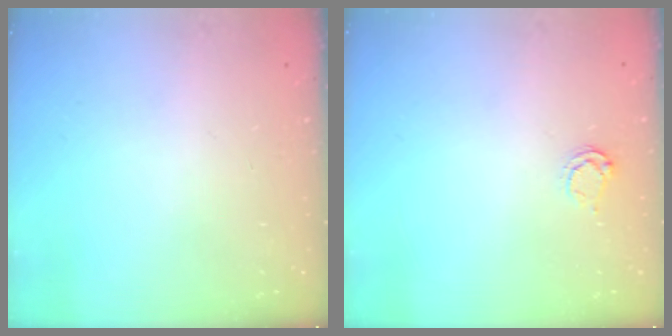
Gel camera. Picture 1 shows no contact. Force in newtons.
{"total": 3.2, "press": 3.1, "slide": 0.5}